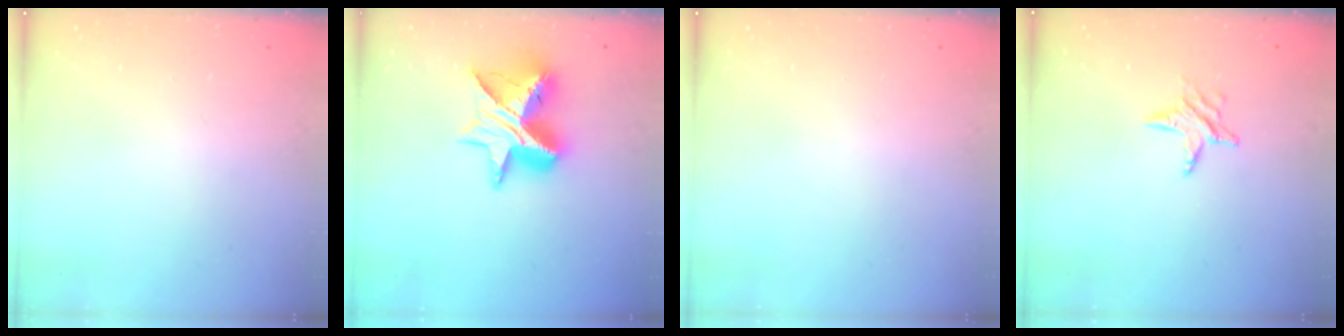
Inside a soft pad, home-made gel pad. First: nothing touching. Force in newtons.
{"total": 12.9, "press": 12.9, "slide": 0.8}
{"total": 0.0}
{"total": 5.0, "press": 5.0, "slide": 0.5}